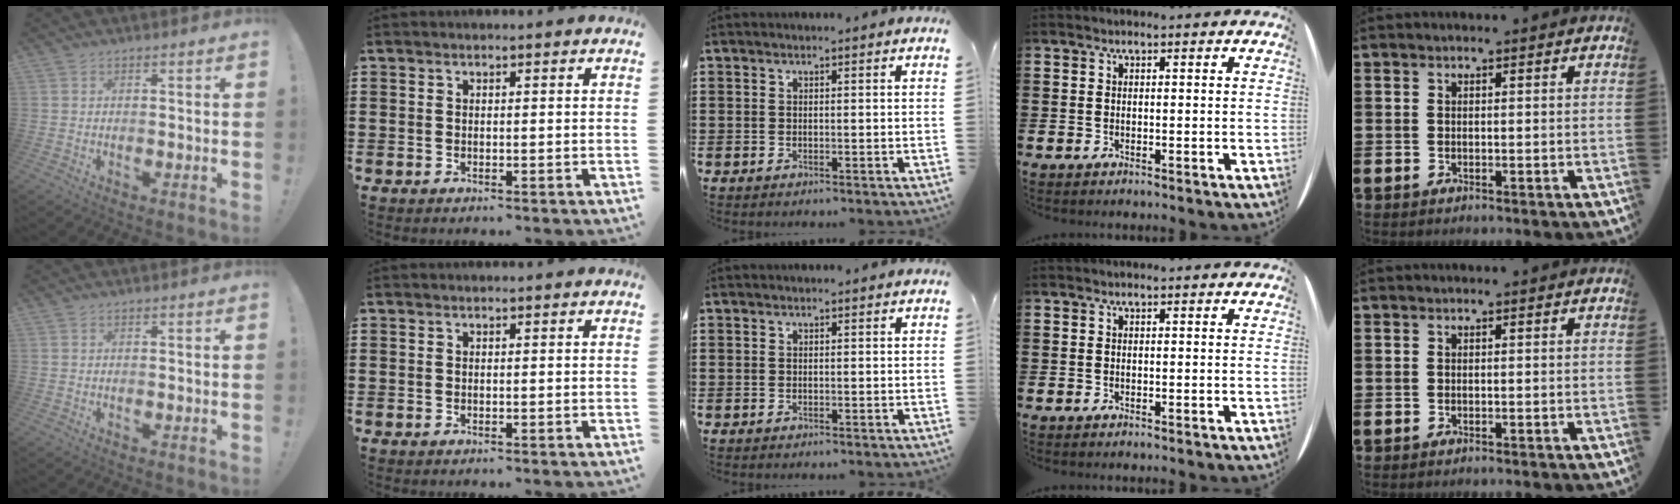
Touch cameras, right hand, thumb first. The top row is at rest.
{}